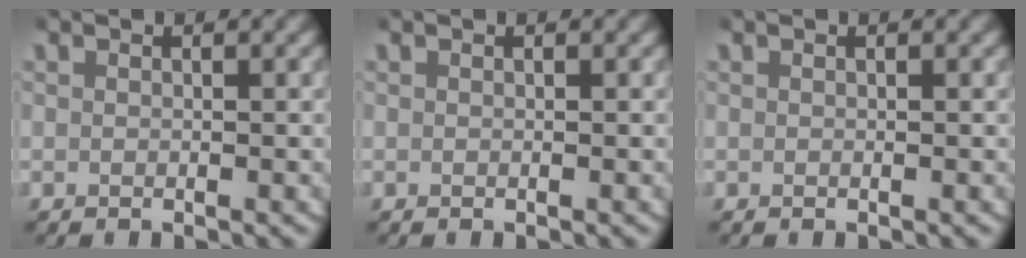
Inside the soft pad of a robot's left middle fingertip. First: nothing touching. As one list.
[{"total": 0.0}, {"total": 0.0}]